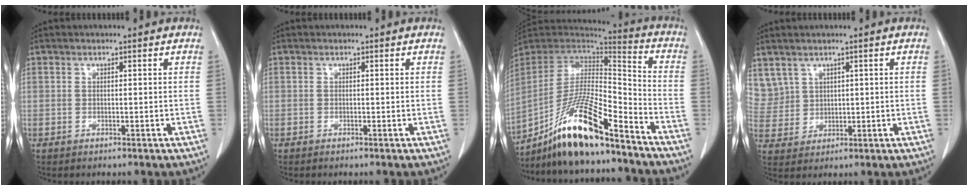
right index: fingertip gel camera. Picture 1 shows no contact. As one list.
[{"total": 0.5, "force": [-0.5, -0.1, 0.2], "torque": [-0.003, 0.001, -0.007]}, {"total": 17.5, "force": [-12.6, 2.3, 12.0], "torque": [-0.241, -0.004, -0.227]}, {"total": 6.5, "force": [3.9, 5.2, 0.6], "torque": [-0.023, 0.018, 0.097]}]